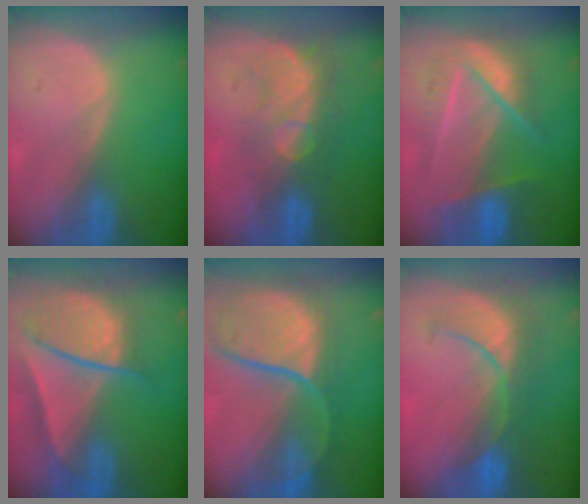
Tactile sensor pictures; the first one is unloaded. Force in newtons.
{"total": 8.3, "press": 7.6, "slide": 3.3}
{"total": 8.2, "press": 7.8, "slide": 2.5}
{"total": 9.3, "press": 8.1, "slide": 4.7}
{"total": 12.0, "press": 9.9, "slide": 6.8}
{"total": 8.1, "press": 8.0, "slide": 0.7}